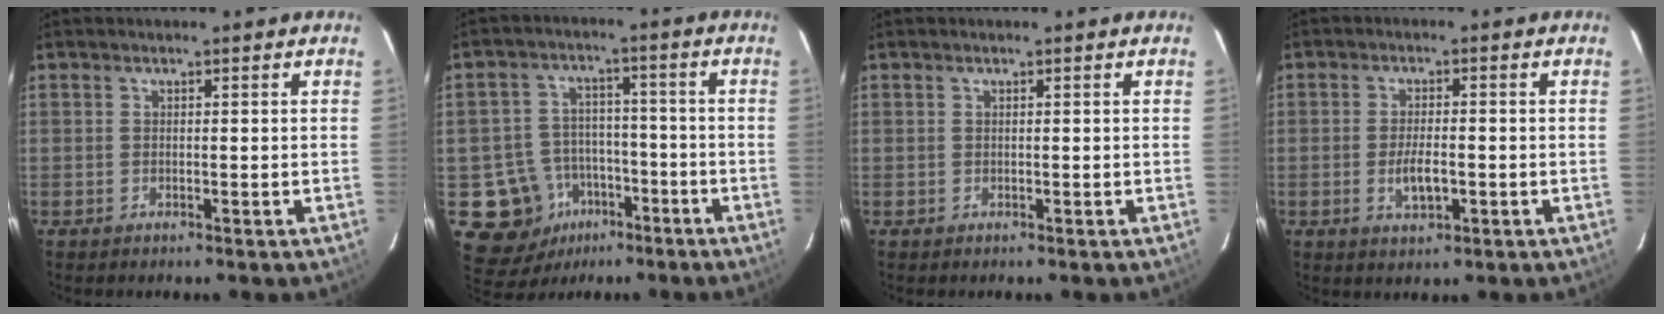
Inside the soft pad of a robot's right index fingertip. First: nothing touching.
{"total": 11.4, "force": [-5.3, 9.6, 2.8], "torque": [-0.081, 0.026, -0.064]}
{"total": 0.0}
{"total": 4.7, "force": [-1.3, 1.8, 4.1], "torque": [-0.081, -0.007, -0.018]}